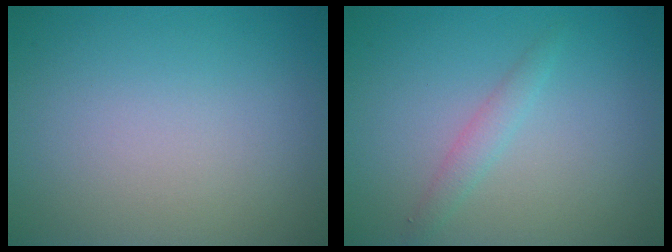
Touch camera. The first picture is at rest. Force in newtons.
{"total": 1.1, "press": 1.1, "slide": 0.1}